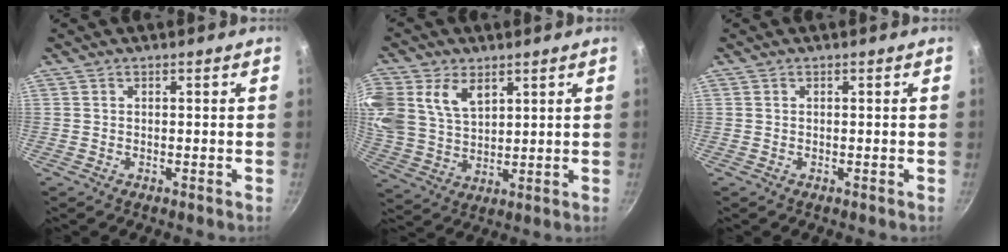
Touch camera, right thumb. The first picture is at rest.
{"total": 14.5, "force": [6.1, 9.9, 8.6], "torque": [-0.191, -0.003, 0.128]}
{"total": 0.0}